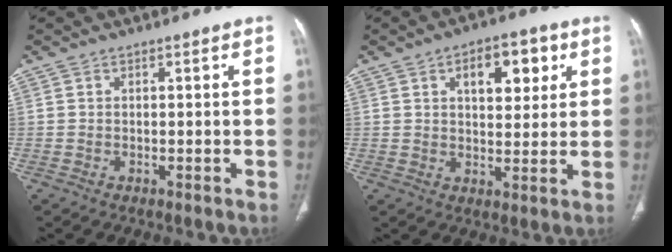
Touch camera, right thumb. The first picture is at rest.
{"total": 10.0, "force": [3.9, 5.4, 7.5], "torque": [-0.071, -0.007, 0.053]}